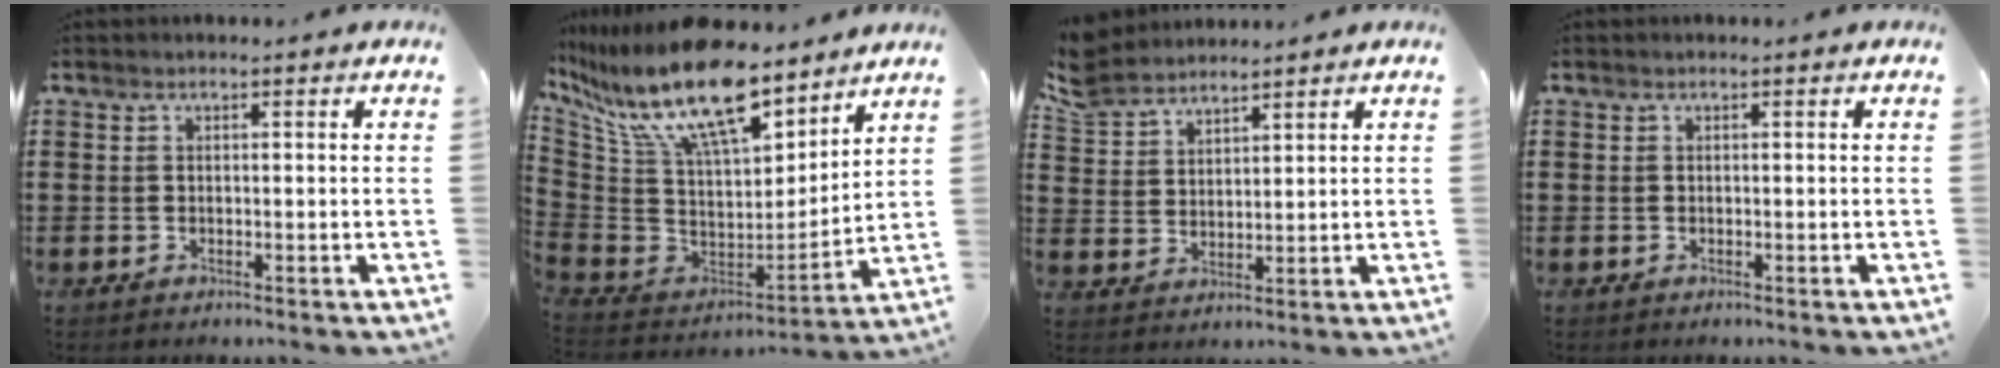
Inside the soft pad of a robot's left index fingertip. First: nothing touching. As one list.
[{"total": 17.5, "force": [11.7, 5.4, 11.8], "torque": [-0.261, -0.074, 0.200]}, {"total": 5.4, "force": [5.0, 1.7, 1.1], "torque": [-0.043, -0.011, 0.093]}, {"total": 0.0}]